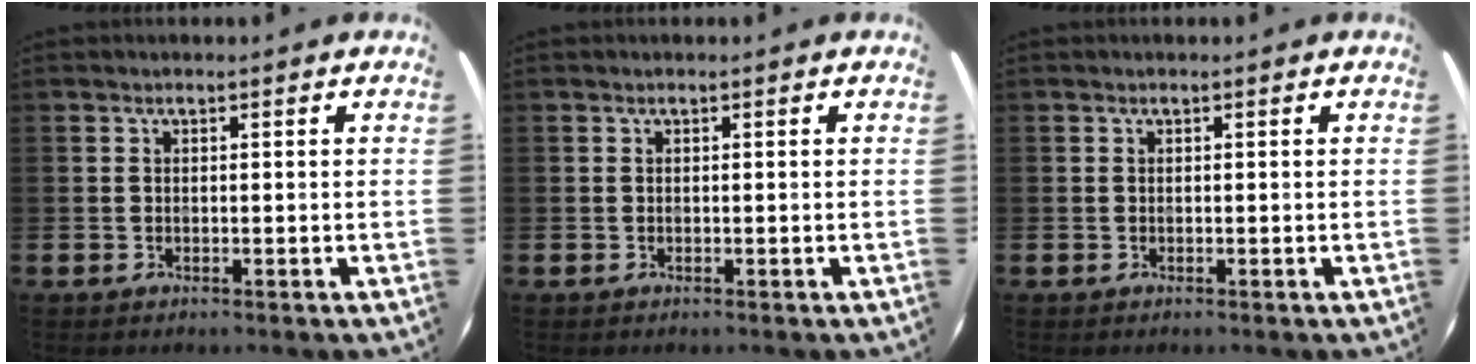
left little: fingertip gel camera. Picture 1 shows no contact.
{"total": 0.0}
{"total": 0.0}